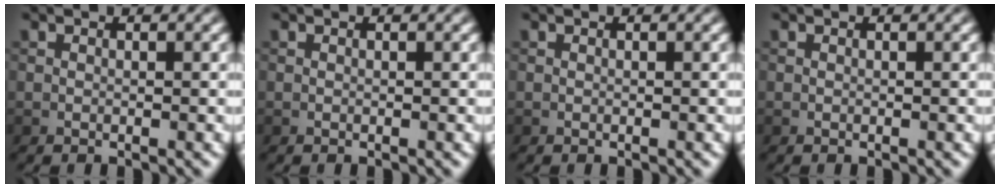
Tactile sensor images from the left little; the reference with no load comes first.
{"total": 0.0}
{"total": 0.0}
{"total": 0.0}